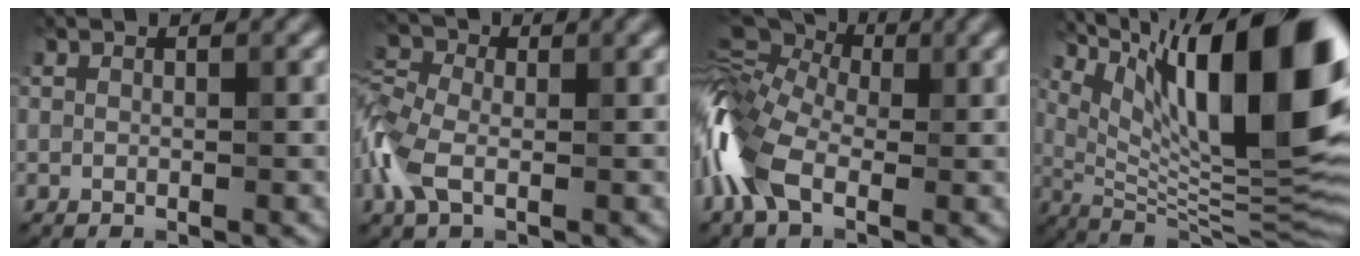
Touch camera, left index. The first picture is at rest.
{"total": 4.5, "force": [-1.5, 2.8, 3.2], "torque": [-0.083, 0.010, -0.048]}
{"total": 8.7, "force": [-2.2, 5.1, 6.7], "torque": [-0.163, 0.010, -0.065]}
{"total": 17.4, "force": [7.9, 5.0, 14.6], "torque": [-0.199, 0.026, 0.132]}